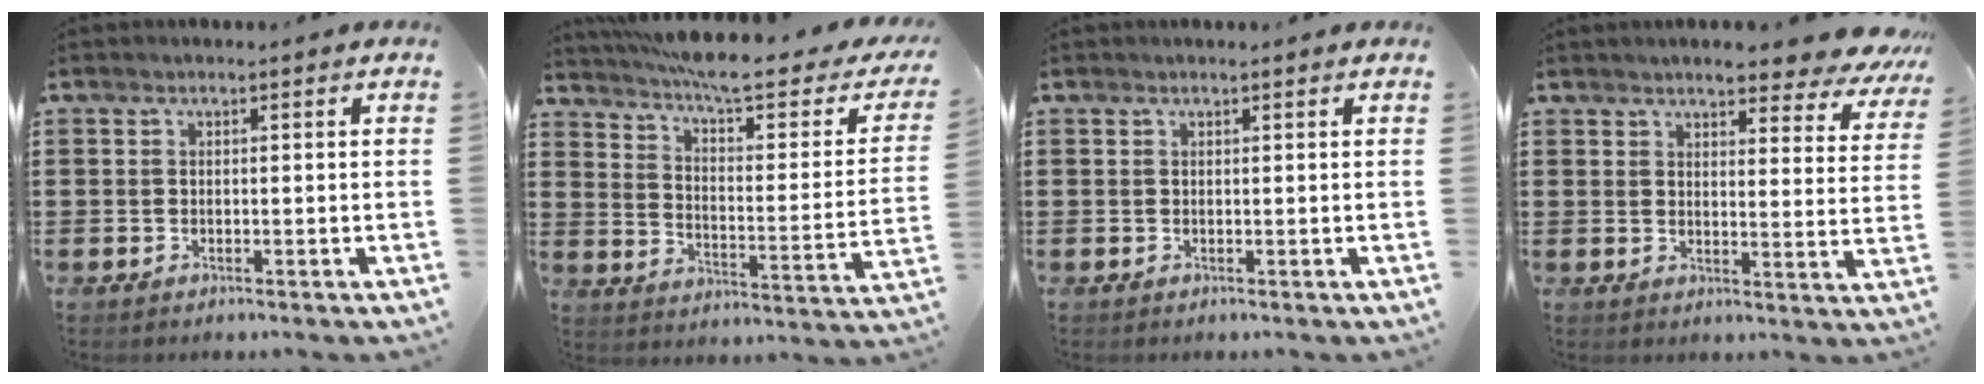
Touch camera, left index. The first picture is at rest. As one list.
[{"total": 7.6, "force": [6.4, 0.3, 4.1], "torque": [-0.102, -0.045, 0.106]}, {"total": 0.0}, {"total": 5.6, "force": [5.1, 0.3, 2.4], "torque": [-0.049, -0.030, 0.085]}]